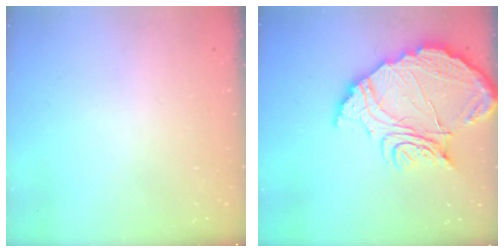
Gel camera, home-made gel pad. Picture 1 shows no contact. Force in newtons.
{"total": 19.5, "press": 19.4, "slide": 2.1}